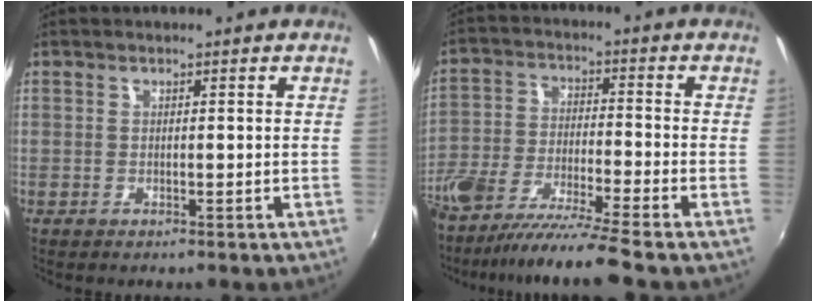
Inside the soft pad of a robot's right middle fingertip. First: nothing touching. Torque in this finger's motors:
{"motor_torque": [1.08, -1.06, 0.35, 0.17]}